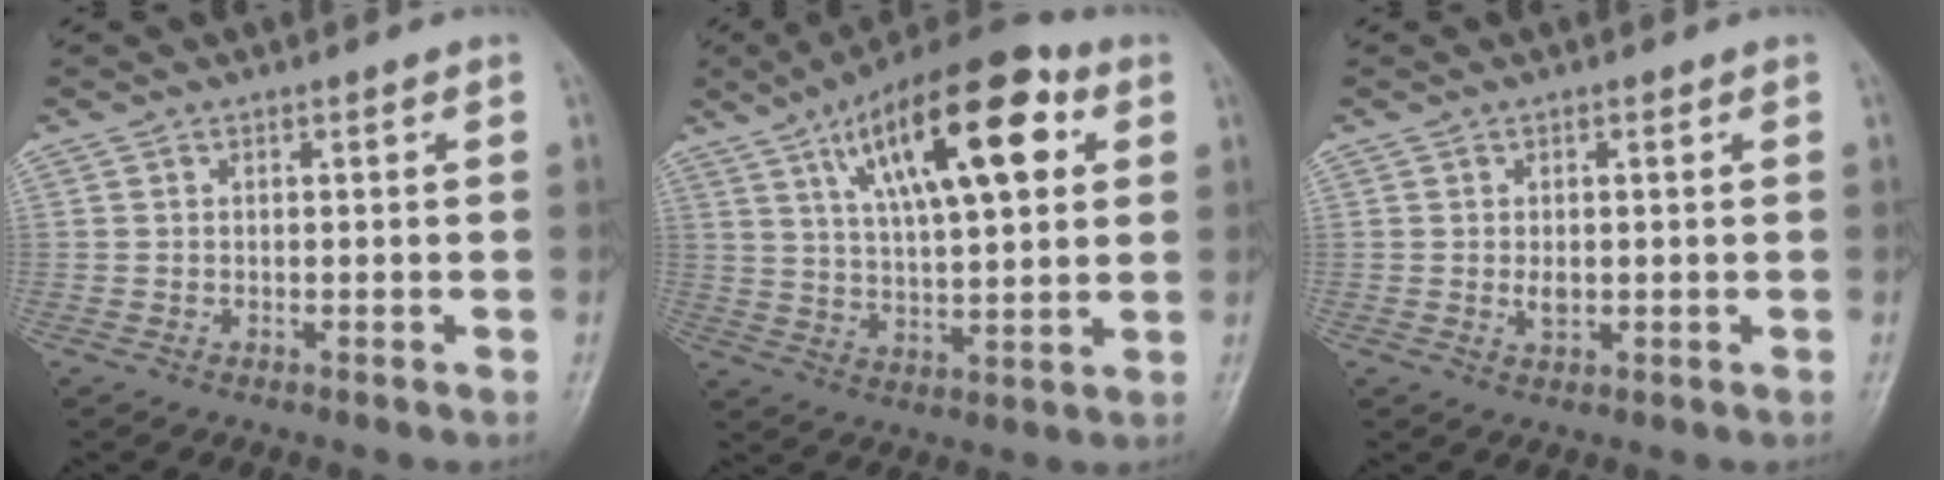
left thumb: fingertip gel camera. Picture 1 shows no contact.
{"total": 20.8, "force": [8.0, 7.9, 17.5], "torque": [-0.254, -0.006, 0.126]}
{"total": 2.1, "force": [0.1, 1.3, 1.6], "torque": [-0.024, -0.004, 0.004]}